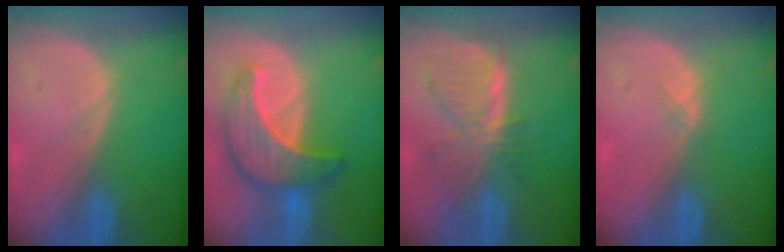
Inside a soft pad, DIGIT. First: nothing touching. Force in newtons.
{"total": 9.6, "press": 9.5, "slide": 0.8}
{"total": 7.8, "press": 7.0, "slide": 3.4}
{"total": 0.8, "press": 0.5, "slide": 0.6}